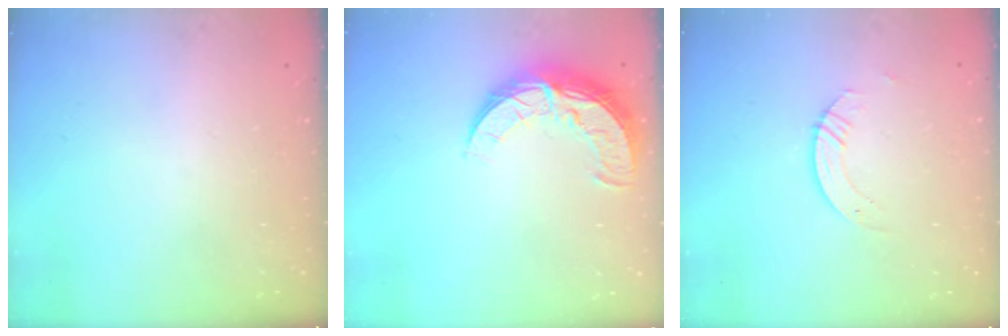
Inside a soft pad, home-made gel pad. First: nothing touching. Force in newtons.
{"total": 10.3, "press": 10.3, "slide": 0.7}
{"total": 2.6, "press": 2.6, "slide": 0.2}